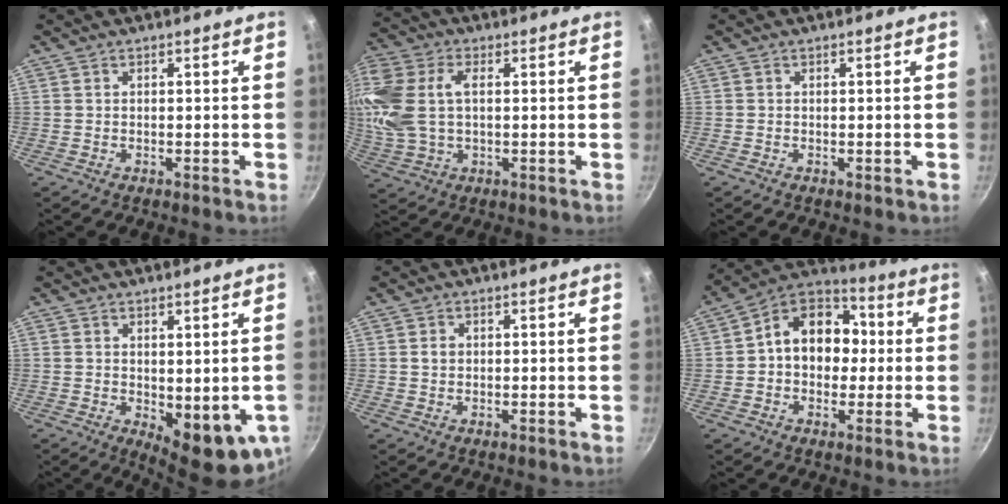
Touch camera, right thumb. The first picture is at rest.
{"total": 16.1, "force": [2.6, 10.1, 12.2], "torque": [-0.279, 0.019, 0.047]}
{"total": 0.0}
{"total": 10.9, "force": [-1.3, 4.7, 9.8], "torque": [-0.100, -0.012, -0.003]}
{"total": 1.5, "force": [0.2, 1.2, 0.8], "torque": [-0.009, 0.004, 0.002]}
{"total": 14.2, "force": [0.7, 11.0, 8.9], "torque": [-0.090, 0.038, -0.012]}